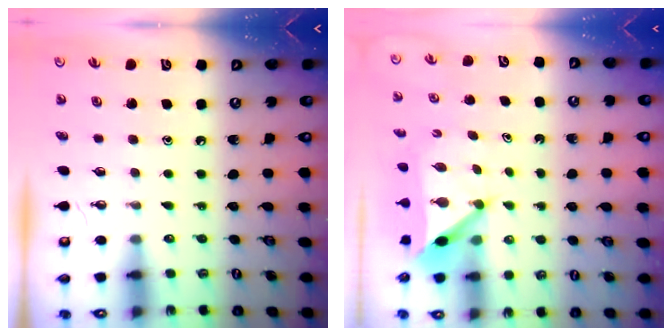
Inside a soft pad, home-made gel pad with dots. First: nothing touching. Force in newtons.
{"total": 5.4, "press": 5.4, "slide": 0.4}